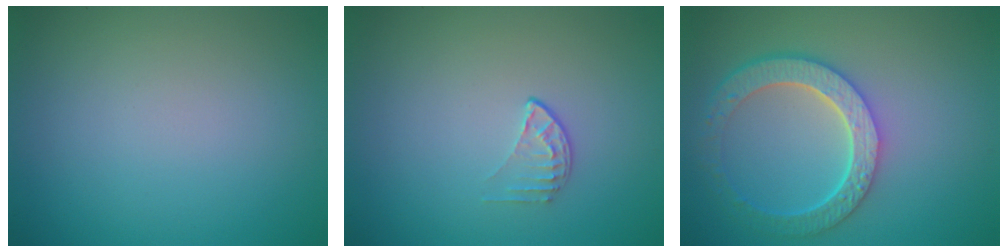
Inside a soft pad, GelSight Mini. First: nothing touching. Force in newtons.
{"total": 1.1, "press": 0.7, "slide": 0.9}
{"total": 5.8, "press": 4.4, "slide": 3.7}